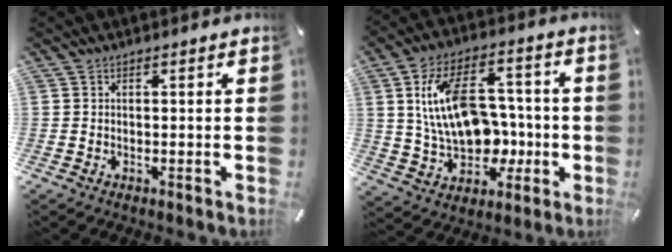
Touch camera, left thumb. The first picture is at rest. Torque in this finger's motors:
{"motor_torque": [2.51, 2.50, 1.85, -0.46, 0.58]}